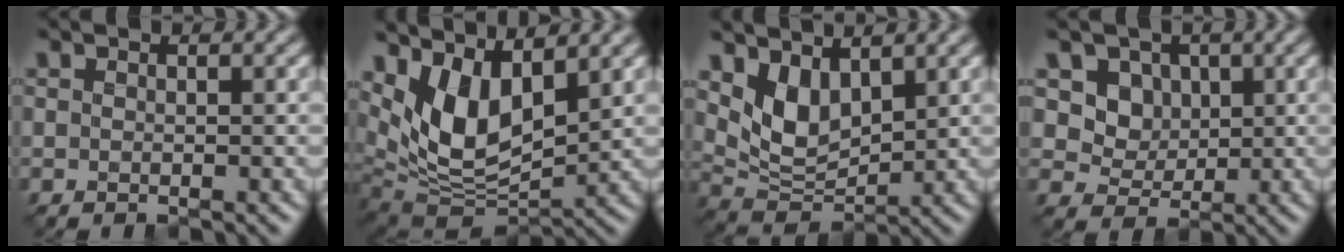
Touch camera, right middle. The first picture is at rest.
{"total": 8.5, "force": [2.9, 4.5, 6.6], "torque": [-0.131, -0.011, 0.049]}
{"total": 4.8, "force": [1.9, 2.9, 3.3], "torque": [-0.070, -0.016, 0.034]}
{"total": 4.6, "force": [1.4, 3.9, 2.0], "torque": [-0.053, -0.019, 0.035]}